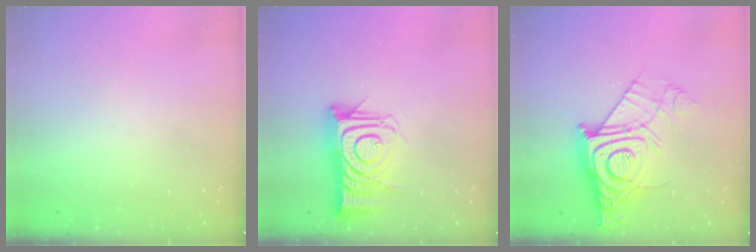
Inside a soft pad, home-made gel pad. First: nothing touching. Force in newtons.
{"total": 14.6, "press": 14.6, "slide": 1.0}
{"total": 16.2, "press": 16.1, "slide": 1.3}